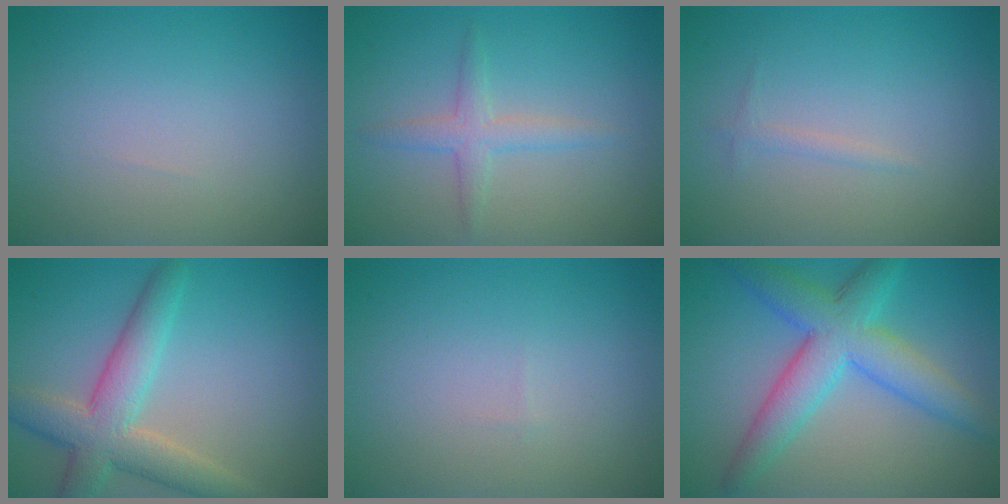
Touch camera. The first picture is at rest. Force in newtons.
{"total": 2.2, "press": 2.2, "slide": 0.1}
{"total": 0.7, "press": 0.7, "slide": 0.1}
{"total": 6.0, "press": 6.0, "slide": 0.4}
{"total": 0.0}
{"total": 6.9, "press": 6.9, "slide": 0.1}